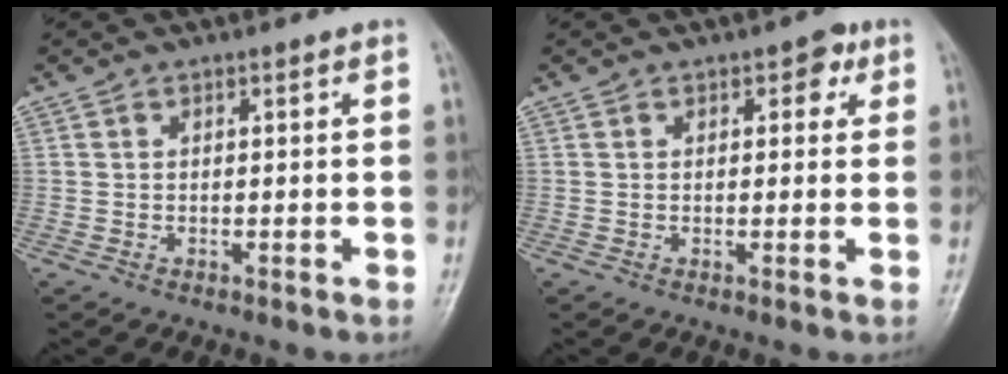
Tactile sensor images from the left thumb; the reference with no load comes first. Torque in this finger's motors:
{"motor_torque": [0.47, 0.08, 0.19, -0.20, -0.05]}